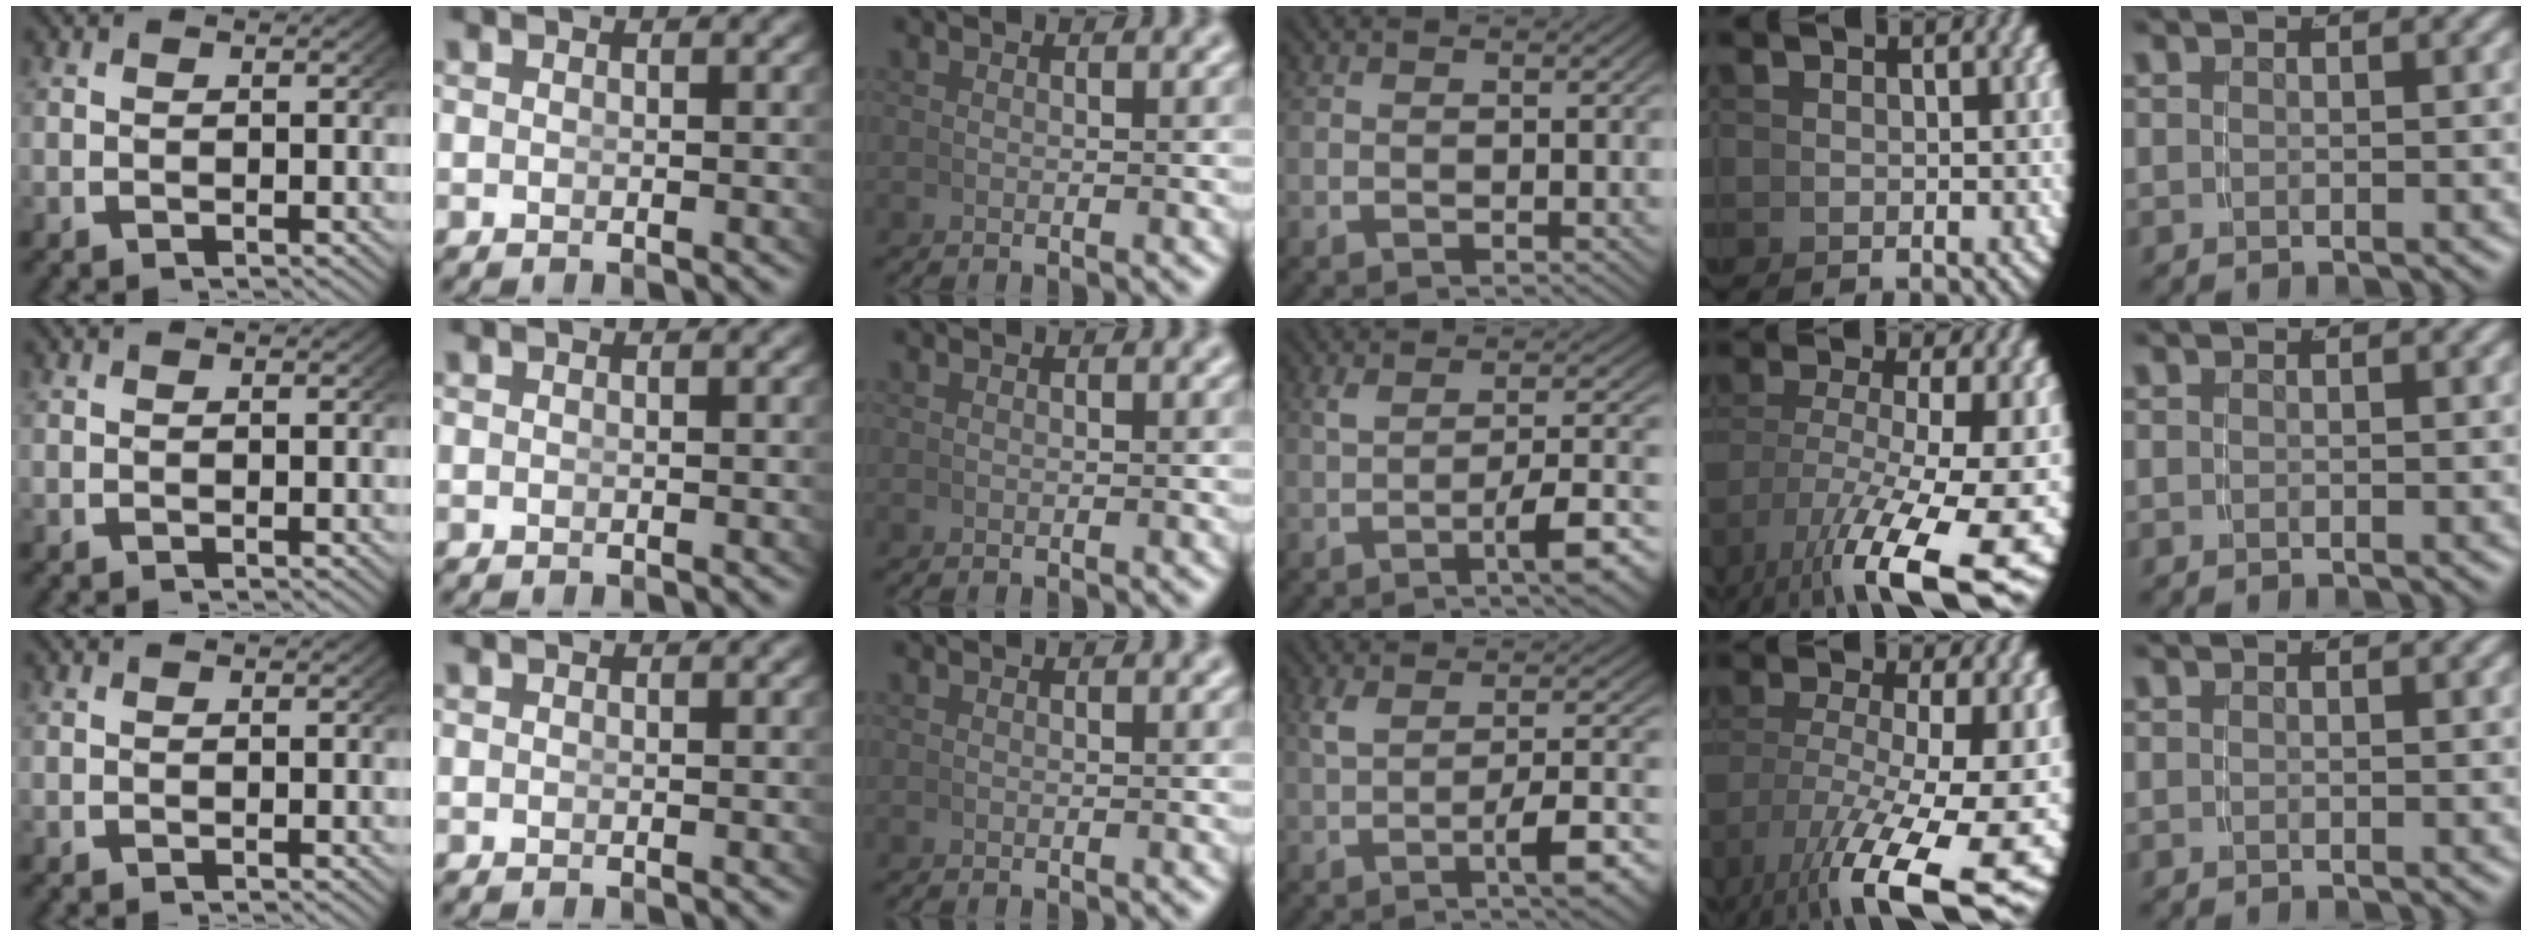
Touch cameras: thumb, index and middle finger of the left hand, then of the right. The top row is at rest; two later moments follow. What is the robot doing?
{"motion": "lift_and_place", "object": "cup"}